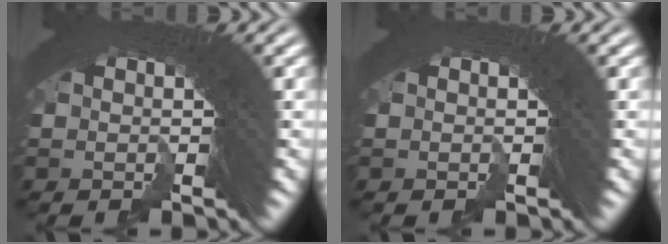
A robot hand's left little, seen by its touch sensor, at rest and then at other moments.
{"total": 0.0}